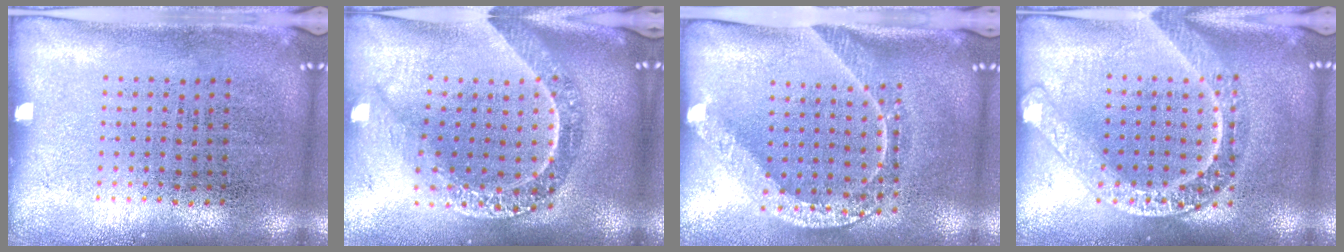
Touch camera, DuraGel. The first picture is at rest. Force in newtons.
{"total": 2.7, "press": 2.2, "slide": 1.6}
{"total": 2.0, "press": 1.6, "slide": 1.3}
{"total": 2.4, "press": 2.4, "slide": 0.2}